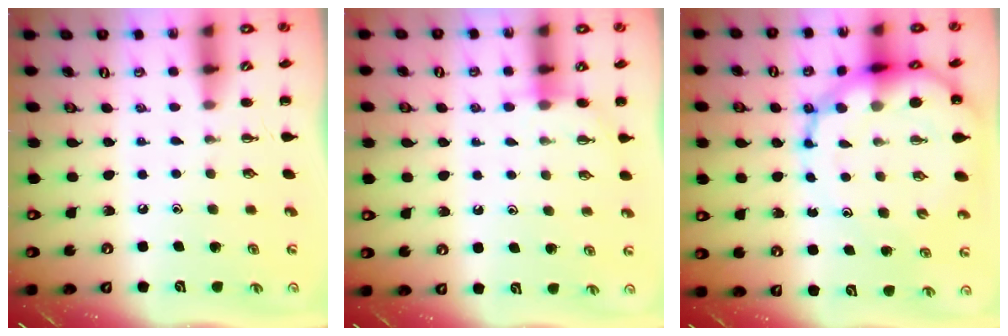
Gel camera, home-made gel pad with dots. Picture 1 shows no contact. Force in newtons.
{"total": 4.9, "press": 4.8, "slide": 1.0}
{"total": 15.7, "press": 15.1, "slide": 4.2}